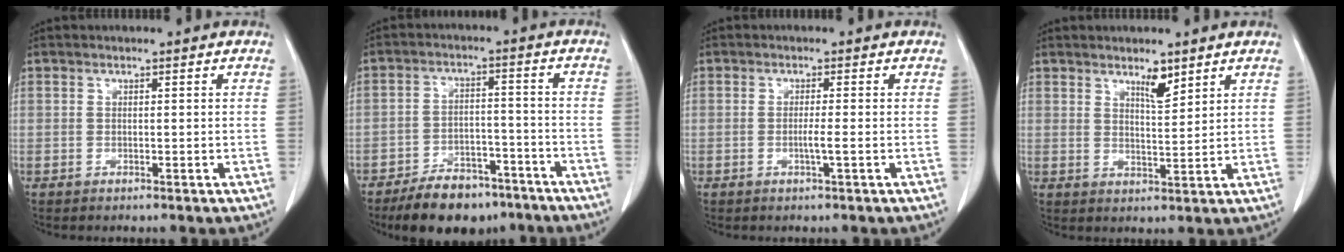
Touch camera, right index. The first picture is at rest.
{"total": 12.9, "force": [-10.0, 5.8, 5.7], "torque": [-0.079, 0.021, -0.158]}
{"total": 1.8, "force": [-0.5, -0.3, 1.8], "torque": [-0.035, -0.002, -0.010]}
{"total": 3.5, "force": [2.6, 0.7, 2.3], "torque": [-0.041, -0.005, 0.047]}